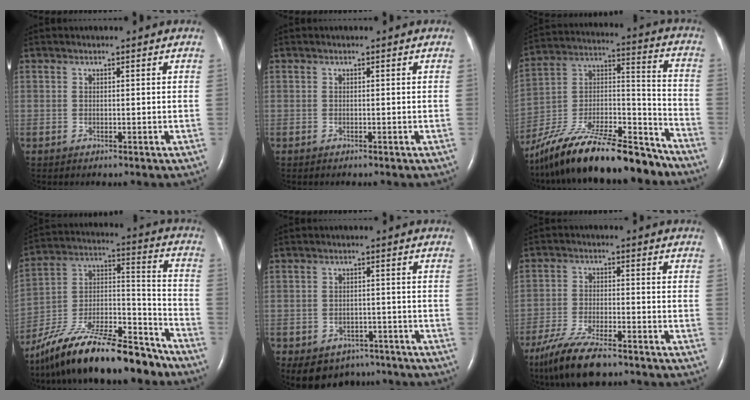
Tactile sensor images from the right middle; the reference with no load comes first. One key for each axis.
{"total": 0.0}
{"total": 28.6, "fx": -23.5, "fy": 6.1, "fz": 15.2, "tx": -0.260, "ty": -0.011, "tz": -0.384}
{"total": 25.8, "fx": -21.1, "fy": 5.6, "fz": 13.7, "tx": -0.221, "ty": 0.004, "tz": -0.351}
{"total": 8.5, "fx": -5.9, "fy": 5.8, "fz": 1.9, "tx": -0.030, "ty": 0.009, "tz": -0.073}
{"total": 10.8, "fx": -8.2, "fy": 2.4, "fz": 6.6, "tx": -0.127, "ty": -0.027, "tz": -0.142}